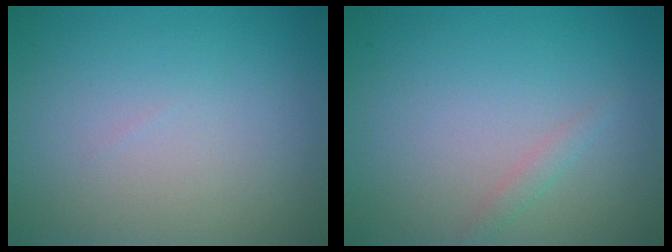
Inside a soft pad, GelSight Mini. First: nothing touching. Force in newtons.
{"total": 0.9, "press": 0.9, "slide": 0.0}